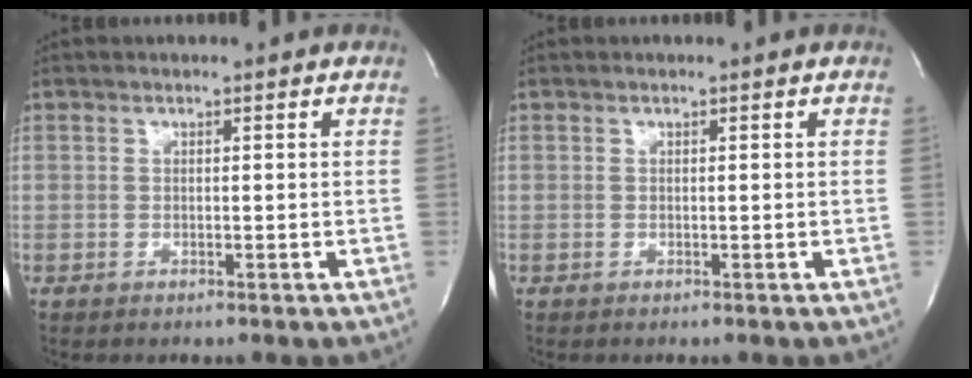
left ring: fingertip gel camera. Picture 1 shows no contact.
{"total": 0.0}